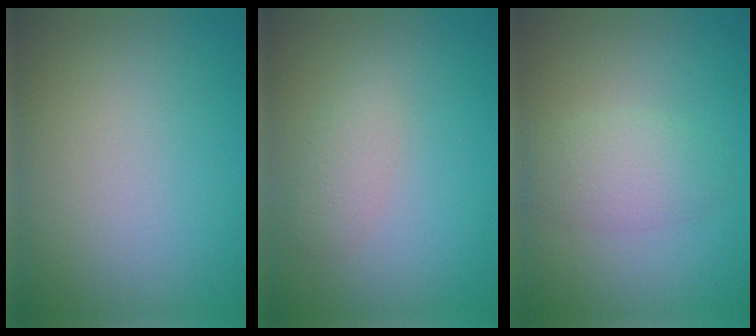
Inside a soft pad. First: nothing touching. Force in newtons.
{"total": 1.7, "press": 1.7, "slide": 0.0}
{"total": 2.8, "press": 2.8, "slide": 0.1}